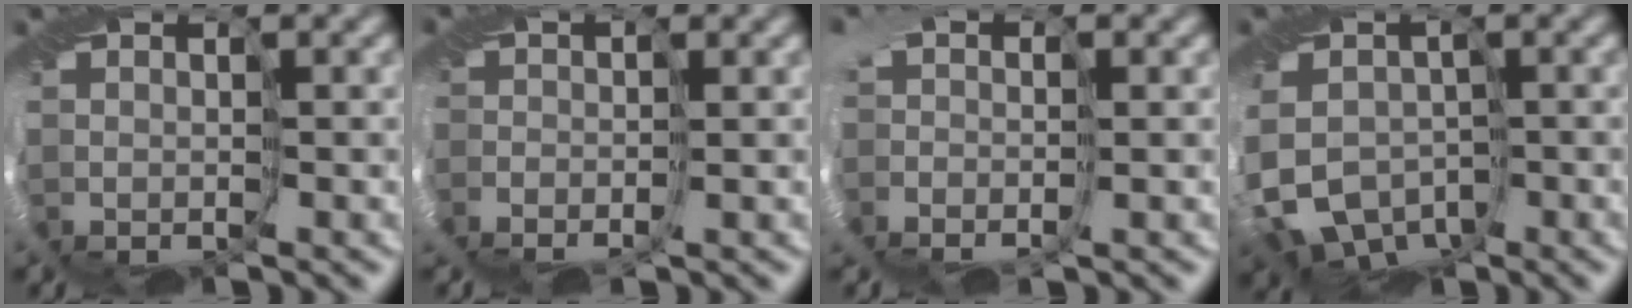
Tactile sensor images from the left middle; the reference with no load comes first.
{"total": 1.6, "force": [-0.9, 1.2, 0.5], "torque": [0.005, -0.003, -0.009]}
{"total": 2.8, "force": [-1.0, 1.9, 1.9], "torque": [-0.024, 0.005, -0.019]}
{"total": 7.3, "force": [-3.1, 6.0, 3.0], "torque": [-0.049, -0.014, -0.067]}